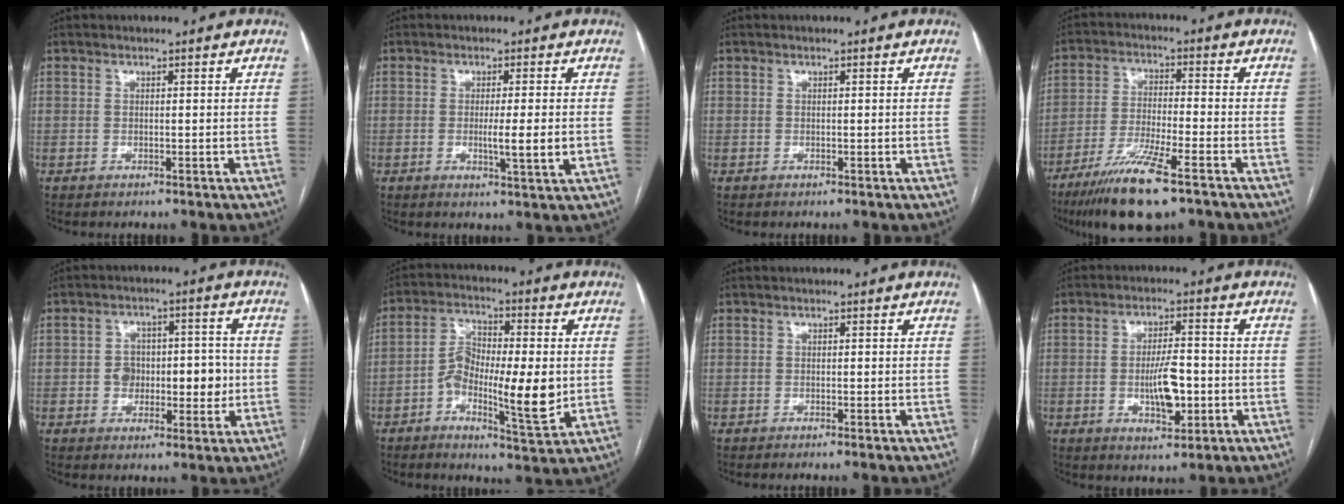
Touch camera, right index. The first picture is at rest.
{"total": 4.8, "force": [-0.5, -0.2, 4.8], "torque": [-0.077, -0.011, -0.008]}
{"total": 0.0}
{"total": 12.0, "force": [-7.8, 1.1, 9.0], "torque": [-0.172, -0.030, -0.138]}
{"total": 8.1, "force": [-0.7, 5.0, 6.3], "torque": [-0.078, 0.024, -0.004]}
{"total": 13.2, "force": [-1.6, 5.9, 11.7], "torque": [-0.205, 0.009, -0.028]}
{"total": 0.6, "force": [-0.5, -0.2, 0.3], "torque": [-0.006, 0.003, -0.010]}
{"total": 7.1, "force": [-1.4, 2.3, 6.5], "torque": [-0.119, 0.001, -0.020]}